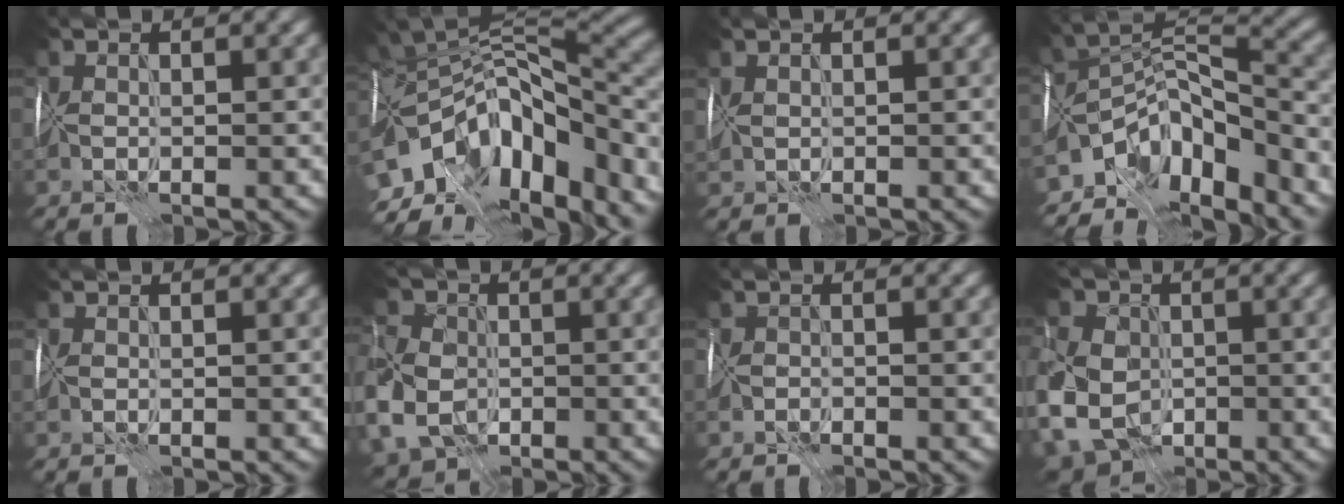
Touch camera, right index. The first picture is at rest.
{"total": 13.7, "force": [-6.1, 7.1, 9.9], "torque": [-0.165, 0.002, -0.100]}
{"total": 0.5, "force": [0.5, 0.0, 0.1], "torque": [-0.006, 0.005, 0.014]}
{"total": 8.6, "force": [-6.0, 3.6, 5.0], "torque": [-0.062, 0.010, -0.107]}
{"total": 0.0}
{"total": 8.6, "force": [-2.0, 6.5, 5.4], "torque": [-0.122, -0.013, -0.041]}
{"total": 1.0, "force": [-1.0, 0.1, 0.2], "torque": [-0.003, 0.000, -0.022]}
{"total": 10.1, "force": [-2.2, 7.7, 6.1], "torque": [-0.124, -0.012, -0.049]}